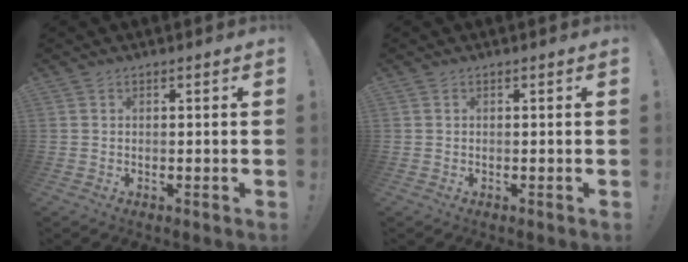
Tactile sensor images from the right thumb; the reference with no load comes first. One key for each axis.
{"total": 0.0}